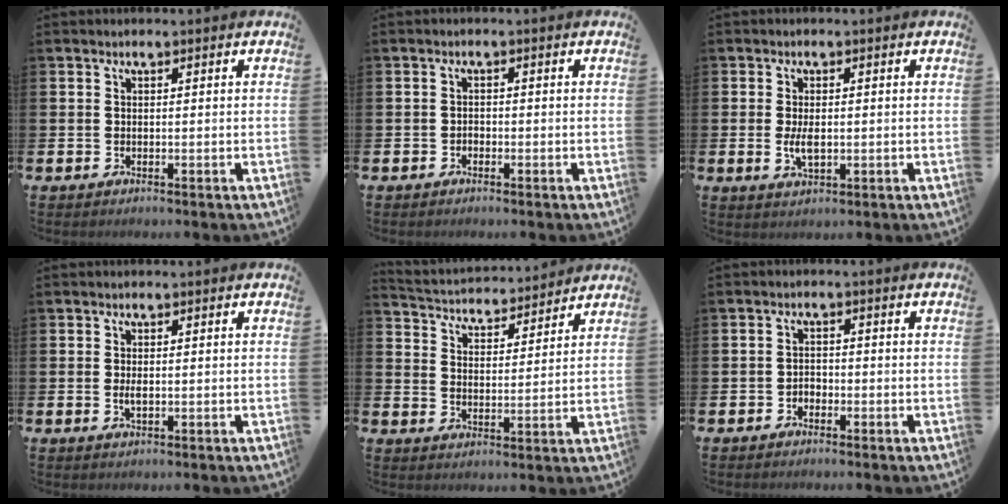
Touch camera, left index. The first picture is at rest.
{"total": 1.0, "force": [-0.7, 0.6, 0.1], "torque": [-0.002, 0.002, -0.017]}
{"total": 3.1, "force": [0.0, 1.5, 2.7], "torque": [-0.044, 0.000, -0.003]}
{"total": 1.5, "force": [0.1, 0.6, 1.3], "torque": [-0.025, 0.002, 0.000]}
{"total": 4.3, "force": [4.2, 1.0, -0.1], "torque": [-0.023, -0.035, 0.069]}
{"total": 1.4, "force": [-1.0, 0.9, 0.2], "torque": [-0.005, 0.003, -0.023]}